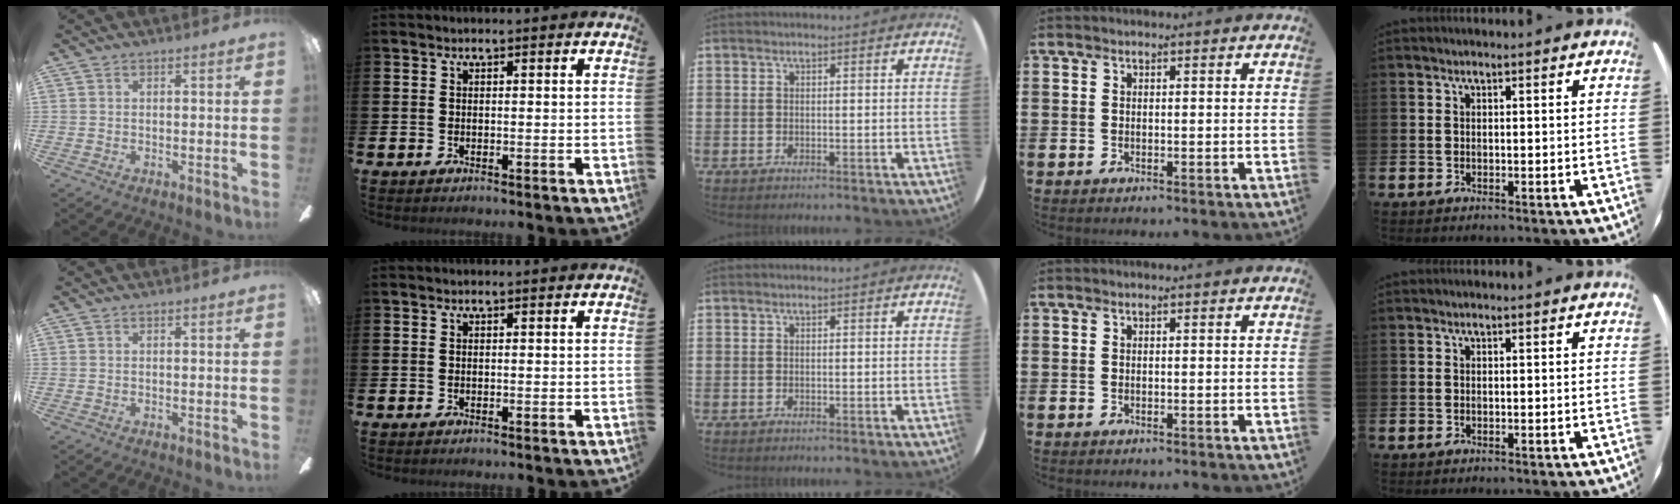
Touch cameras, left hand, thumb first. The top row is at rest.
{}